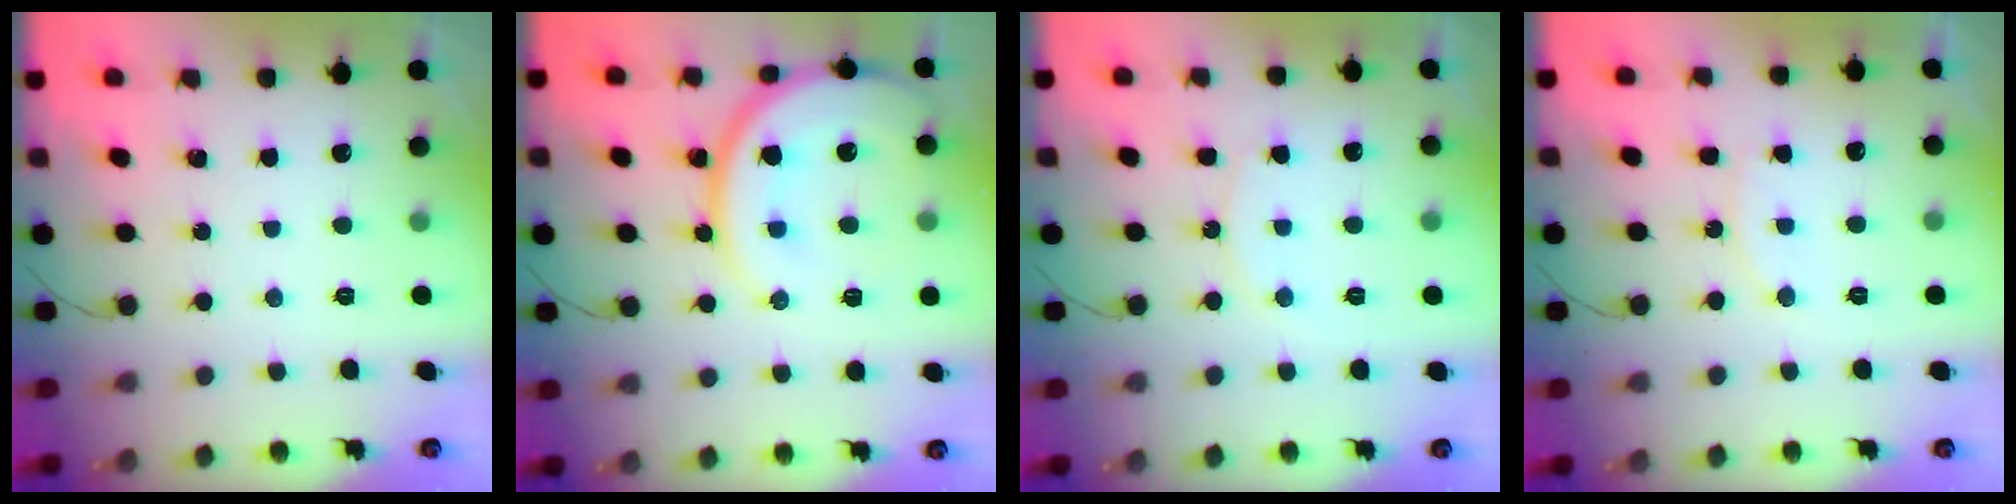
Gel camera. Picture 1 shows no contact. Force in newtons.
{"total": 16.7, "press": 16.7, "slide": 1.3}
{"total": 9.1, "press": 9.1, "slide": 0.6}
{"total": 6.4, "press": 6.4, "slide": 0.3}